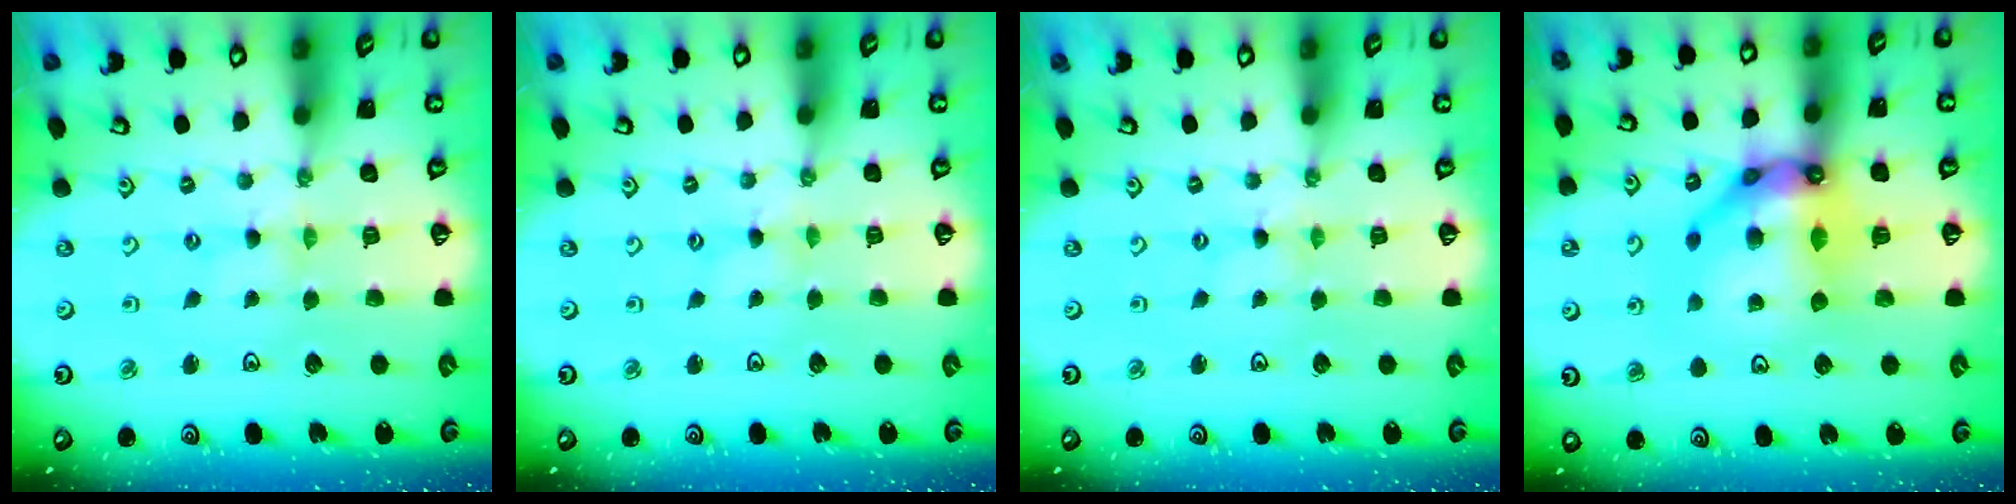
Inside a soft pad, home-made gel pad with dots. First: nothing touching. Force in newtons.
{"total": 0.0}
{"total": 0.0}
{"total": 16.1, "press": 16.0, "slide": 1.8}